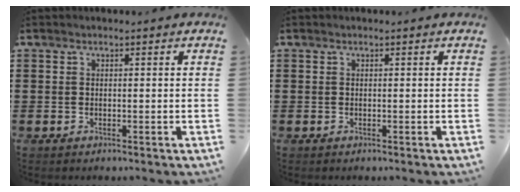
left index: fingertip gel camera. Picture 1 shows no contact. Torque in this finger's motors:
{"motor_torque": [-0.02, -0.02, 0.00, 0.00]}